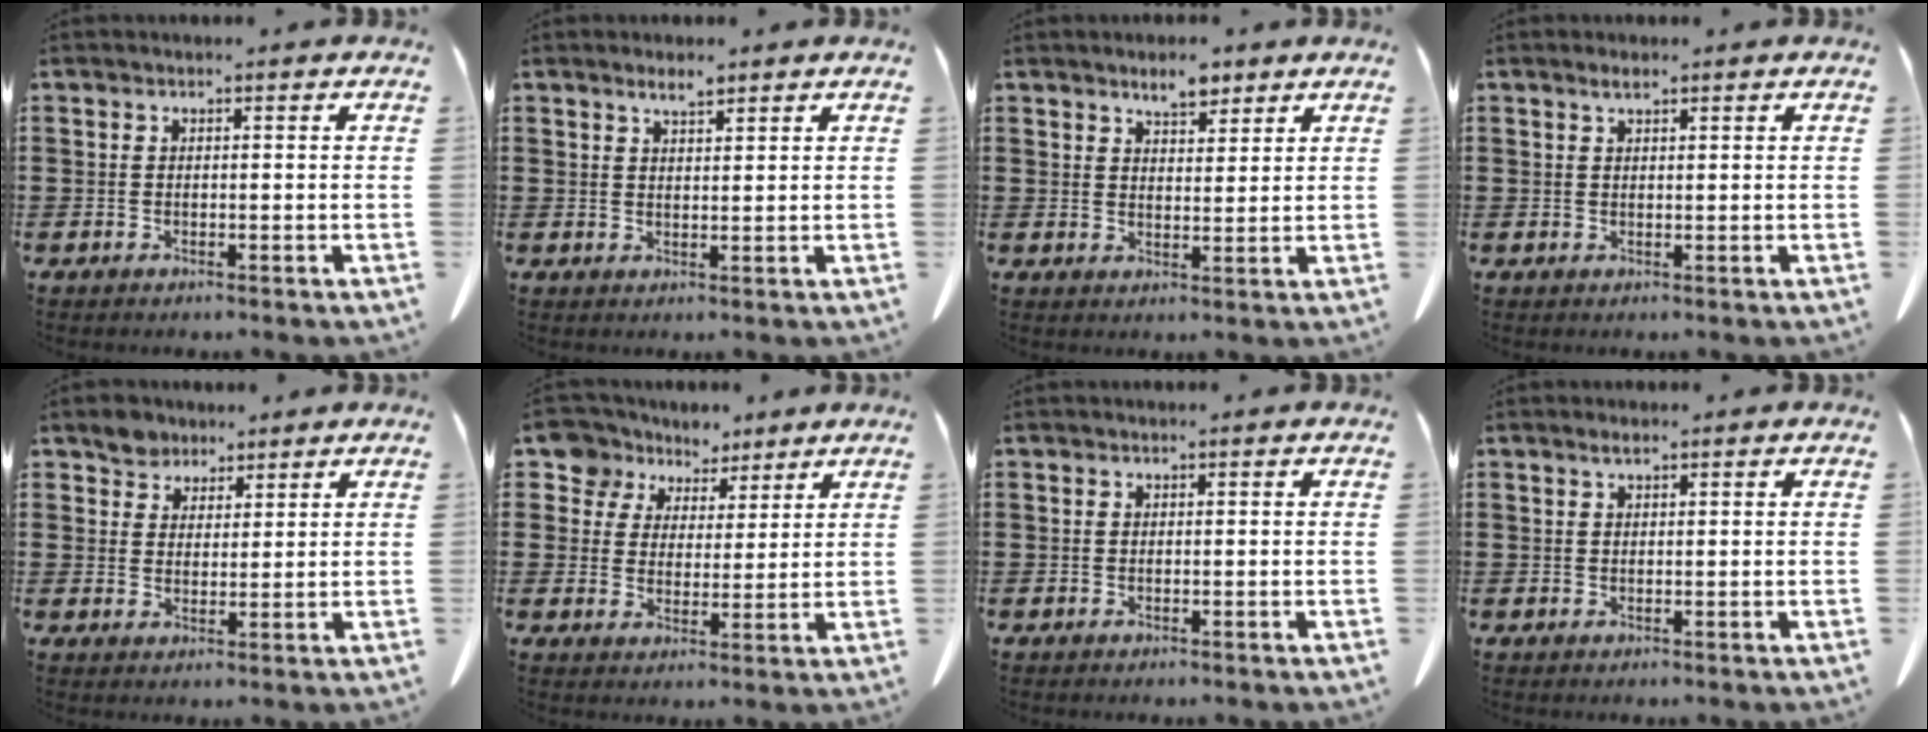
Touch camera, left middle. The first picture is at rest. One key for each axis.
{"total": 2.3, "fx": 1.9, "fy": 0.5, "fz": 1.2, "tx": -0.026, "ty": 0.001, "tz": 0.035}
{"total": 4.0, "fx": 3.5, "fy": 1.4, "fz": 1.5, "tx": -0.021, "ty": -0.009, "tz": 0.062}
{"total": 1.4, "fx": 1.0, "fy": 0.4, "fz": 0.9, "tx": -0.020, "ty": -0.001, "tz": 0.018}
{"total": 3.8, "fx": 3.1, "fy": 2.2, "fz": 0.4, "tx": -0.016, "ty": 0.003, "tz": 0.059}
{"total": 7.0, "fx": 5.4, "fy": 4.4, "fz": 0.8, "tx": -0.052, "ty": -0.017, "tz": 0.100}
{"total": 0.0}
{"total": 0.9, "fx": 0.6, "fy": 0.3, "fz": 0.6, "tx": -0.014, "ty": 0.000, "tz": 0.011}